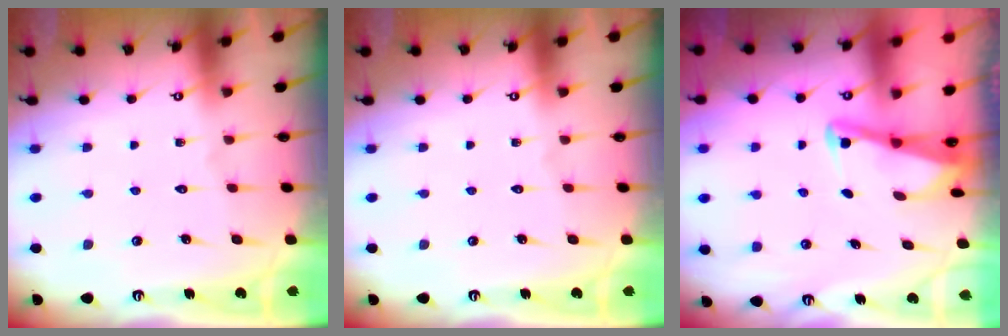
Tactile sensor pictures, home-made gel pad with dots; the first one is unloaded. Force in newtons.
{"total": 0.0}
{"total": 3.0, "press": 3.0, "slide": 0.4}